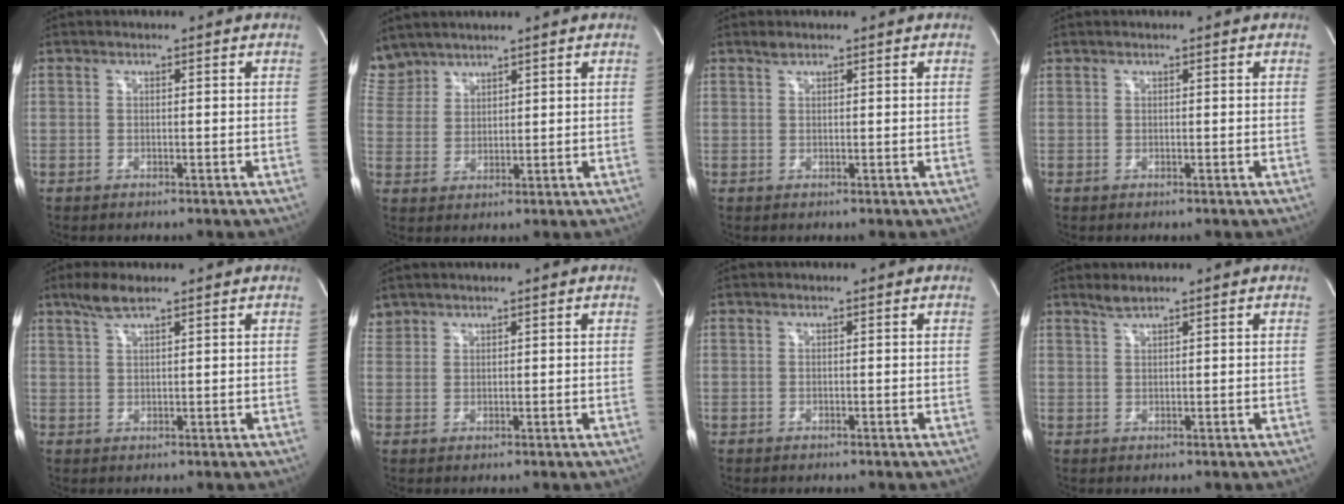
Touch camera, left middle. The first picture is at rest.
{"total": 5.6, "force": [5.2, 2.0, -0.1], "torque": [-0.007, 0.012, 0.118]}
{"total": 0.8, "force": [0.7, 0.2, 0.3], "torque": [-0.013, 0.003, 0.016]}
{"total": 0.0}
{"total": 3.6, "force": [2.7, 0.4, 2.3], "torque": [-0.058, 0.006, 0.057]}
{"total": 2.0, "force": [1.8, 0.8, -0.2], "torque": [0.003, 0.011, 0.036]}
{"total": 0.0}
{"total": 1.5, "force": [1.4, -0.2, 0.5], "torque": [-0.016, 0.003, 0.032]}